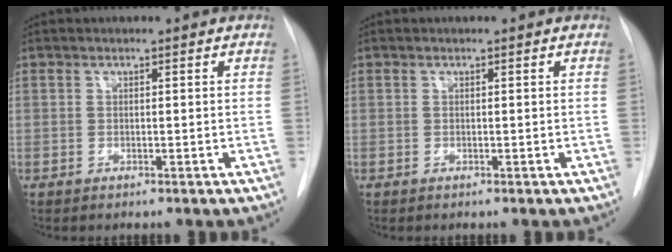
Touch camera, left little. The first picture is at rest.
{"total": 0.0}